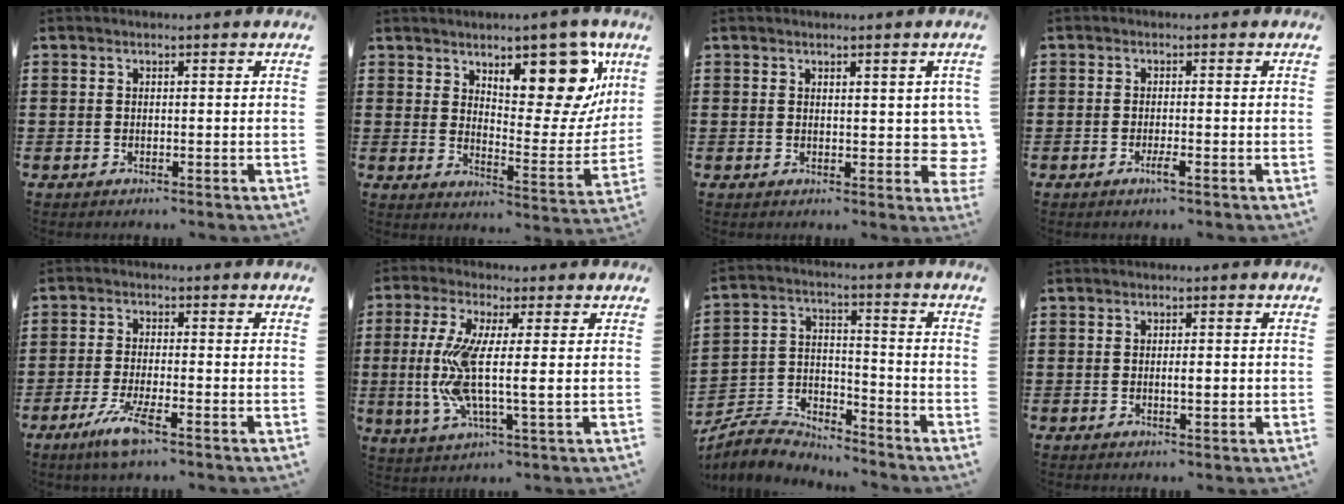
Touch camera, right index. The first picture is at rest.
{"total": 13.9, "force": [8.4, 5.7, 9.4], "torque": [-0.137, -0.044, 0.143]}
{"total": 3.8, "force": [1.3, 2.3, 2.7], "torque": [-0.024, -0.004, 0.019]}
{"total": 2.0, "force": [-1.0, 0.1, 1.7], "torque": [-0.036, -0.006, -0.021]}
{"total": 5.4, "force": [-3.0, 0.5, 4.4], "torque": [-0.105, -0.021, -0.057]}
{"total": 9.0, "force": [0.0, 1.3, 8.9], "torque": [-0.197, -0.022, -0.006]}
{"total": 5.2, "force": [-5.0, 1.4, 0.4], "torque": [-0.031, 0.000, -0.106]}
{"total": 2.1, "force": [-0.2, 0.5, 2.0], "torque": [-0.036, -0.001, -0.003]}